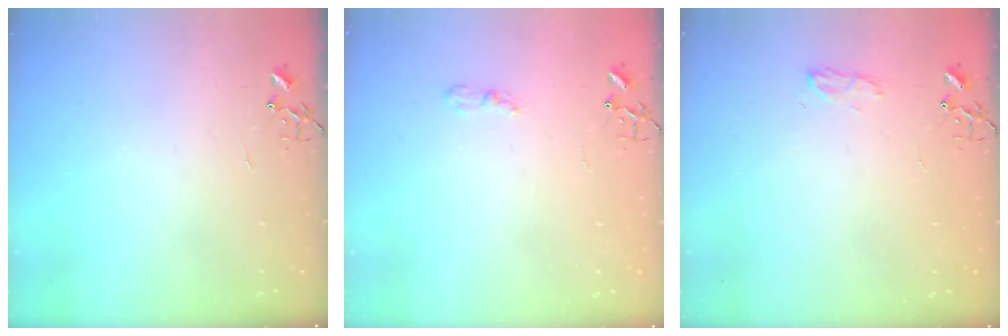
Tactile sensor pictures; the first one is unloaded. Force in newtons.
{"total": 3.3, "press": 3.3, "slide": 0.5}
{"total": 7.9, "press": 7.8, "slide": 0.9}